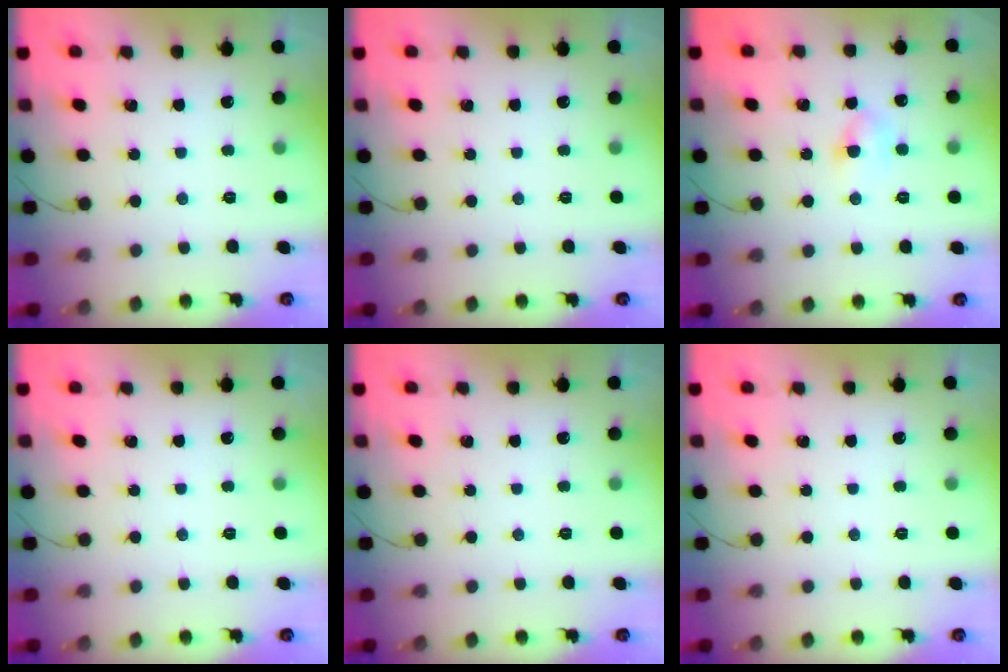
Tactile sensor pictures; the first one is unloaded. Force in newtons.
{"total": 0.0}
{"total": 5.2, "press": 5.1, "slide": 1.0}
{"total": 0.0}
{"total": 0.0}
{"total": 0.0}